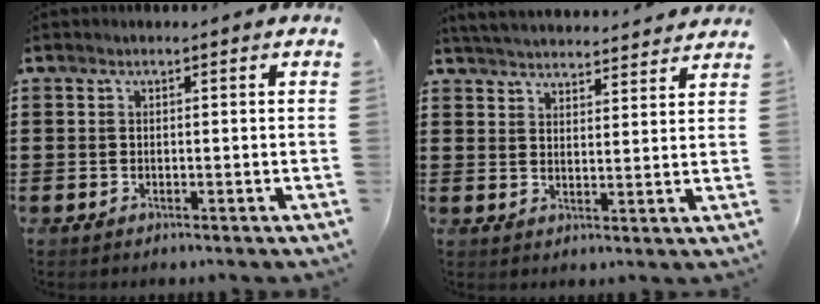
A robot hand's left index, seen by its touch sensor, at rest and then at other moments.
{"total": 4.2, "force": [4.1, -0.2, 0.3], "torque": [-0.022, -0.023, 0.074]}